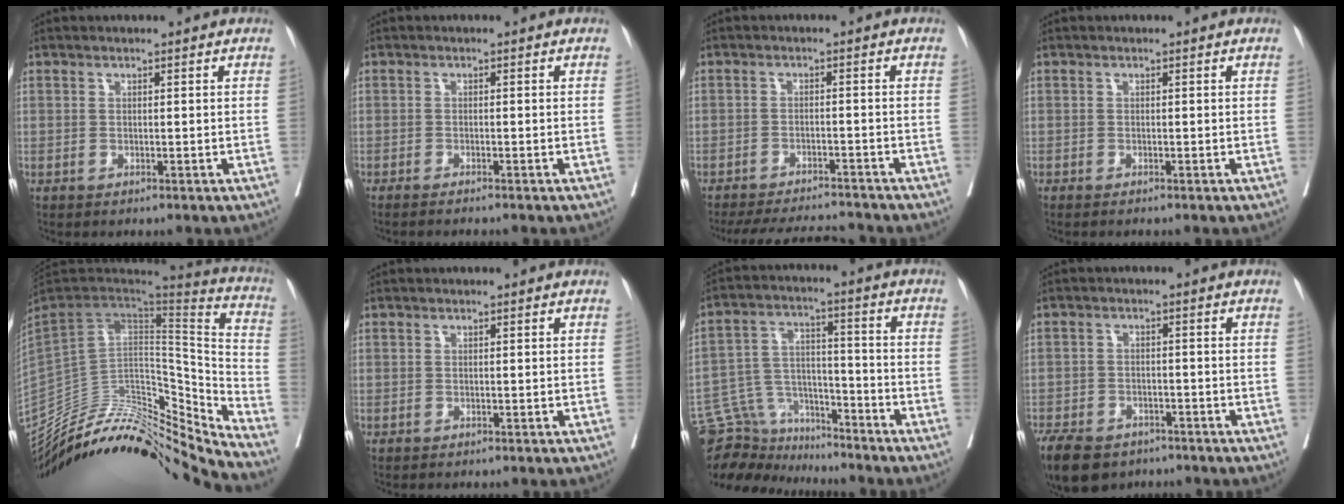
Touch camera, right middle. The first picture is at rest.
{"total": 3.3, "force": [-2.8, -0.2, 1.6], "torque": [-0.018, -0.001, -0.037]}
{"total": 11.0, "force": [-10.5, 1.5, 3.0], "torque": [-0.051, 0.002, -0.149]}
{"total": 0.7, "force": [-0.6, 0.0, 0.3], "torque": [-0.006, -0.002, -0.009]}
{"total": 30.2, "force": [-26.8, 6.1, 12.5], "torque": [-0.190, 0.003, -0.404]}
{"total": 0.0}
{"total": 10.9, "force": [-10.3, 3.6, 0.7], "torque": [-0.017, 0.057, -0.180]}
{"total": 11.7, "force": [-8.2, 6.4, 5.3], "torque": [-0.119, -0.009, -0.123]}